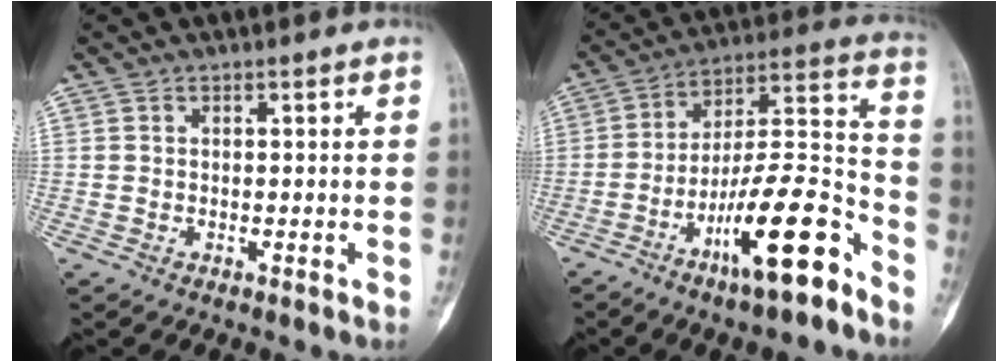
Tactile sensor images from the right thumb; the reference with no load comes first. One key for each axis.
{"total": 18.4, "fx": -10.7, "fy": 4.3, "fz": 14.4, "tx": -0.236, "ty": 0.084, "tz": -0.179}